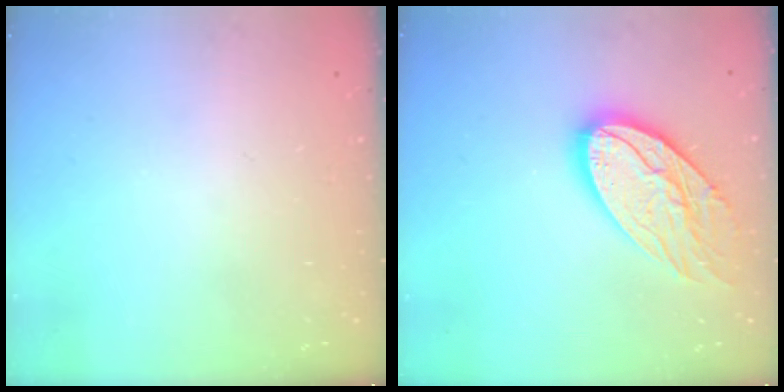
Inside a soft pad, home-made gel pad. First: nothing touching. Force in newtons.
{"total": 17.3, "press": 17.3, "slide": 1.4}